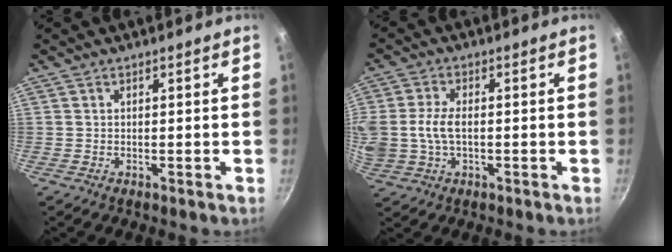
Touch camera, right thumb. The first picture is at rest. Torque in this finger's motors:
{"motor_torque": [2.49, 2.51, 1.32, -1.12, 0.58]}